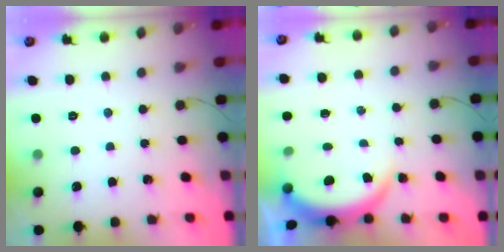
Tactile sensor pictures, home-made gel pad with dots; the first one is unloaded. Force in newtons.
{"total": 3.8, "press": 3.8, "slide": 0.2}